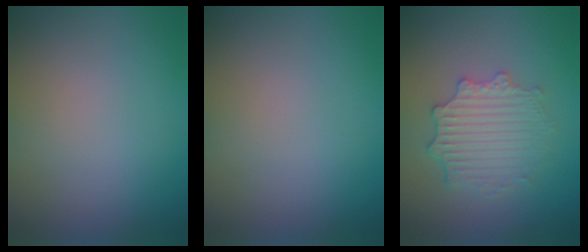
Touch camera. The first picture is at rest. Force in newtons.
{"total": 0.0}
{"total": 4.1, "press": 3.4, "slide": 2.3}